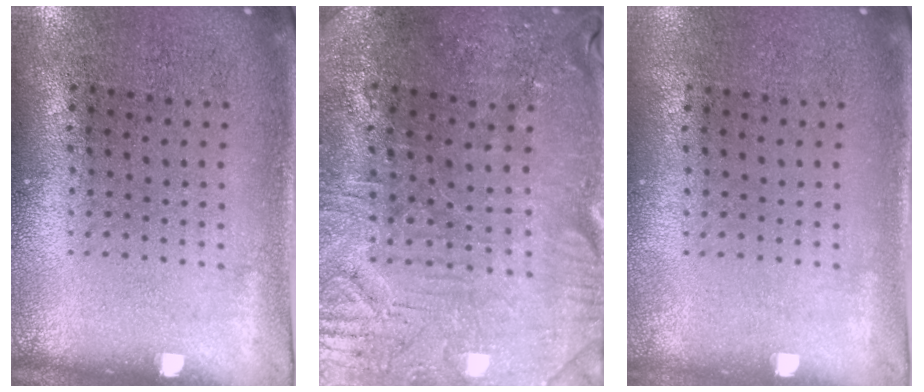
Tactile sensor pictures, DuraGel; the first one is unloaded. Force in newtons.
{"total": 1.4, "press": 1.4, "slide": 0.4}
{"total": 0.0}